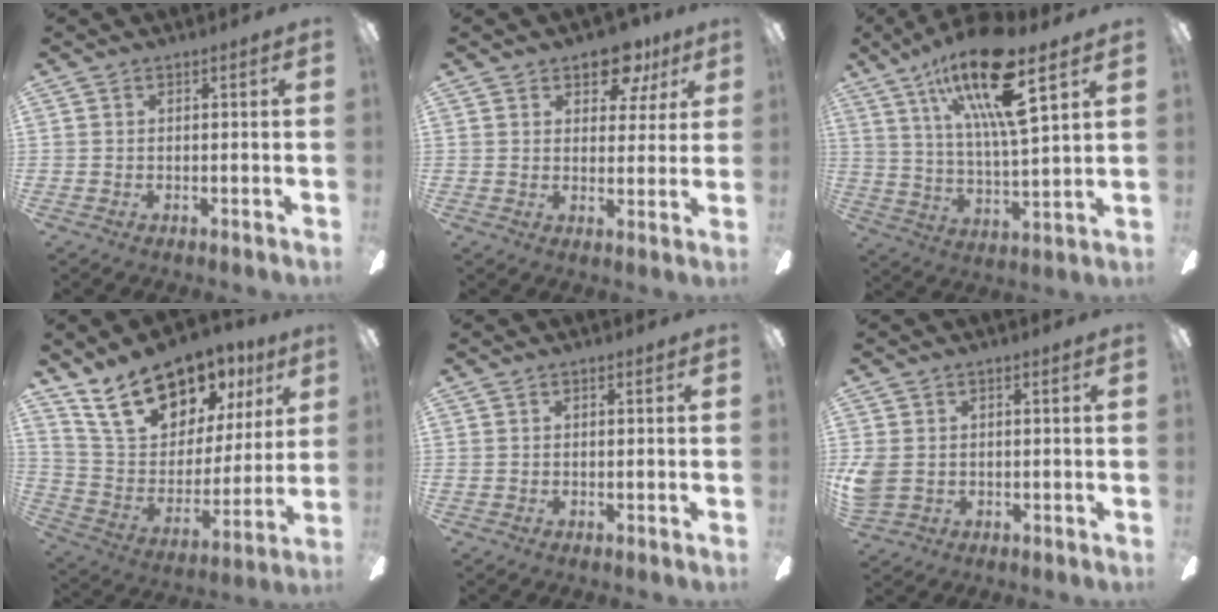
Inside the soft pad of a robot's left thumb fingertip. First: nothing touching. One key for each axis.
{"total": 9.7, "fx": 6.3, "fy": 5.5, "fz": 4.9, "tx": -0.050, "ty": -0.025, "tz": 0.108}
{"total": 20.0, "fx": 11.8, "fy": 5.2, "fz": 15.3, "tx": -0.283, "ty": -0.043, "tz": 0.188}
{"total": 20.7, "fx": 14.7, "fy": 11.1, "fz": 9.4, "tx": -0.163, "ty": -0.084, "tz": 0.266}
{"total": 0.0}
{"total": 4.9, "fx": 0.0, "fy": 3.9, "fz": 3.0, "tx": -0.065, "ty": 0.000, "tz": -0.001}